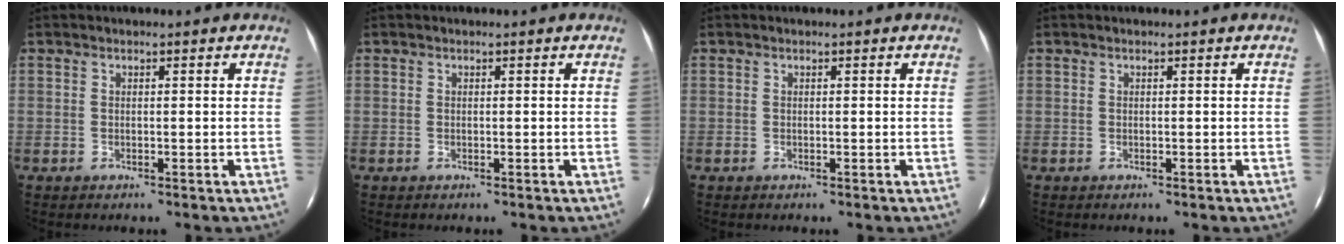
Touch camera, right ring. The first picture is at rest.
{"total": 0.0}
{"total": 0.0}
{"total": 0.0}